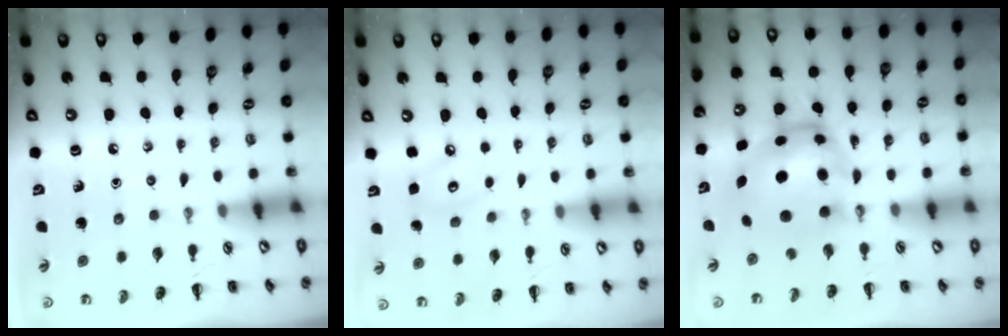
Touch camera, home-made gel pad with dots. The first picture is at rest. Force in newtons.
{"total": 4.7, "press": 4.7, "slide": 0.7}
{"total": 8.5, "press": 8.3, "slide": 2.0}